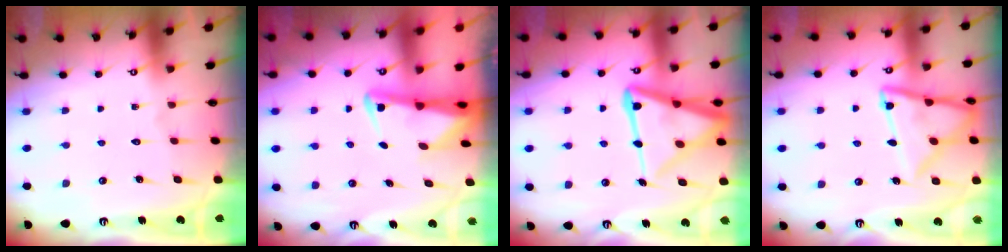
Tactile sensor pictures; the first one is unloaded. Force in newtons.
{"total": 2.8, "press": 2.7, "slide": 0.6}
{"total": 16.5, "press": 16.4, "slide": 1.8}
{"total": 13.6, "press": 13.6, "slide": 1.1}